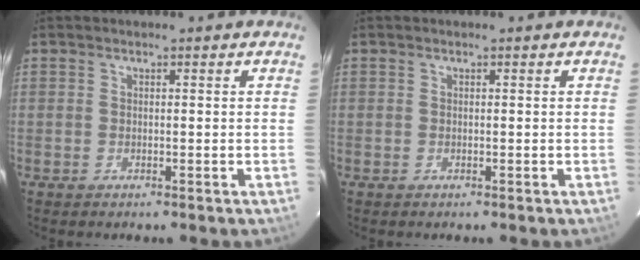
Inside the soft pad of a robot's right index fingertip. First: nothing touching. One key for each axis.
{"total": 0.0}